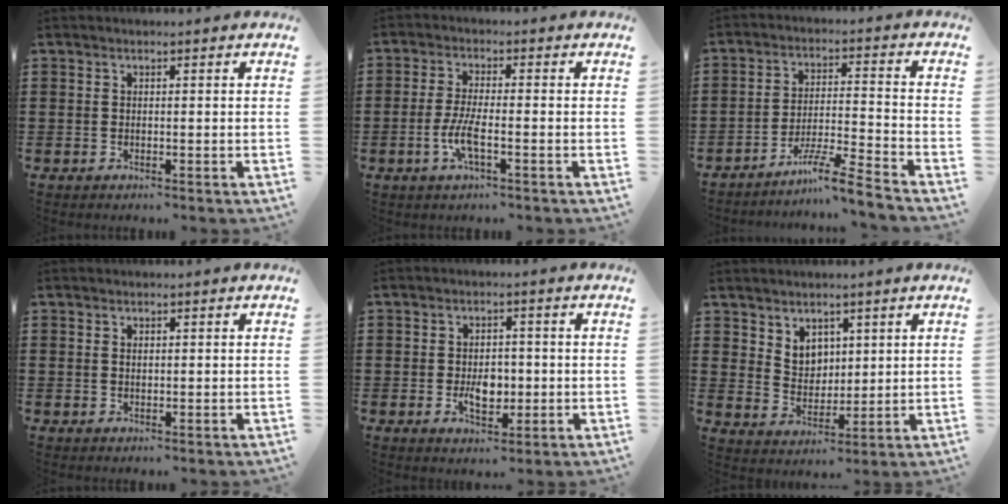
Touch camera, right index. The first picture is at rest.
{"total": 4.8, "force": [-1.8, 1.0, 4.4], "torque": [-0.094, -0.006, -0.038]}
{"total": 6.9, "force": [-6.0, -0.5, 3.4], "torque": [-0.068, -0.008, -0.118]}
{"total": 0.7, "force": [0.2, 0.5, 0.5], "torque": [-0.012, 0.002, 0.004]}
{"total": 4.4, "force": [-0.8, 2.8, 3.4], "torque": [-0.048, -0.001, -0.016]}
{"total": 4.8, "force": [3.2, 3.4, 1.0], "torque": [-0.027, 0.001, 0.058]}